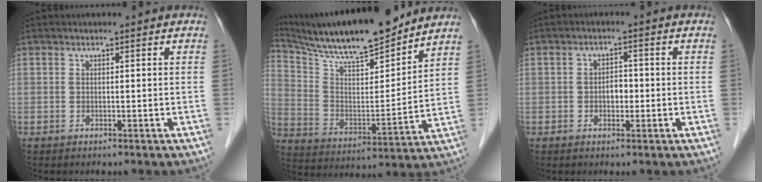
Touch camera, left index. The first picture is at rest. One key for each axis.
{"total": 17.8, "fx": 15.9, "fy": 1.6, "fz": 7.7, "tx": -0.148, "ty": -0.003, "tz": 0.277}
{"total": 2.4, "fx": -0.5, "fy": 1.5, "fz": 1.8, "tx": -0.026, "ty": 0.008, "tz": -0.007}